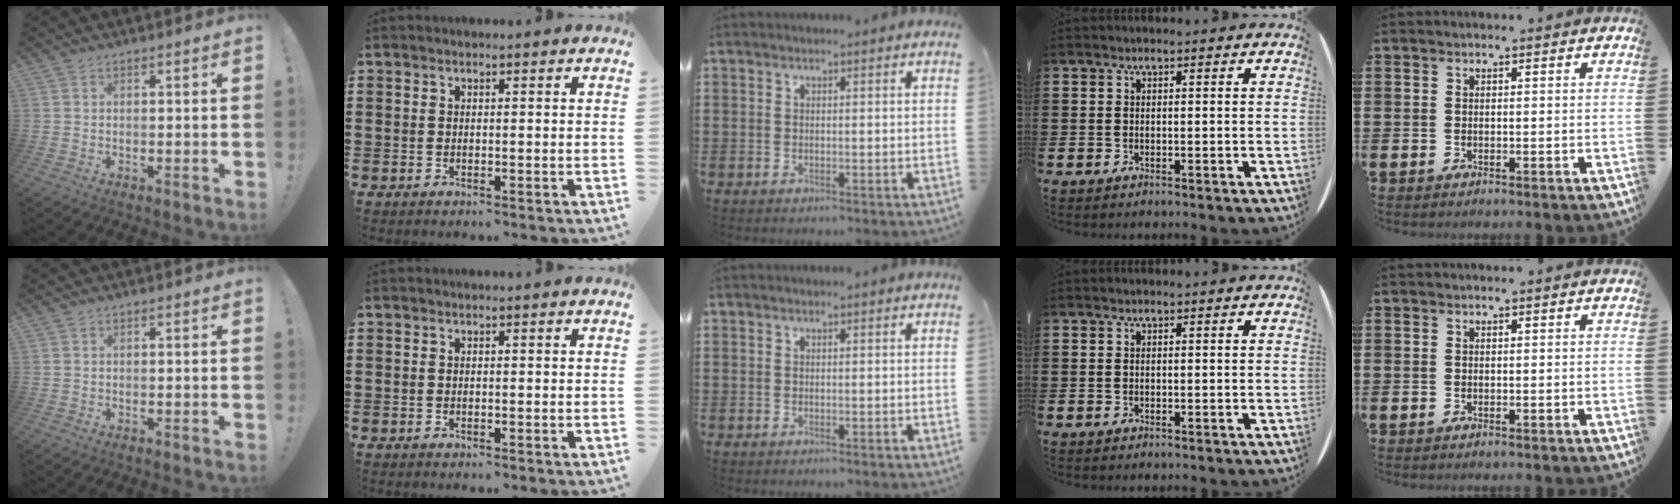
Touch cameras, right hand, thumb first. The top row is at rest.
{}